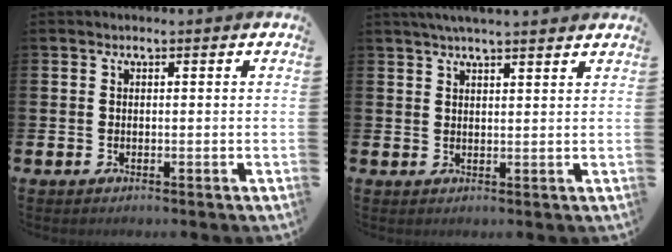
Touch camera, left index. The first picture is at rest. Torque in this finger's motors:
{"motor_torque": [1.06, -1.08, 0.83, 0.21]}